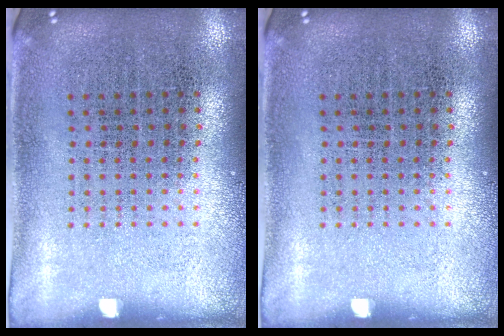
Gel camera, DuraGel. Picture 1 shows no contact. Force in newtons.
{"total": 0.0}